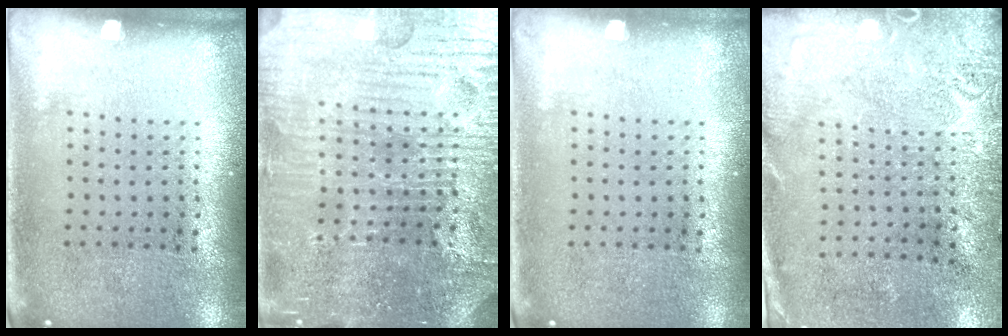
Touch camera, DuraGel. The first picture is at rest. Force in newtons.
{"total": 5.5, "press": 5.2, "slide": 1.8}
{"total": 0.0}
{"total": 2.7, "press": 2.3, "slide": 1.5}